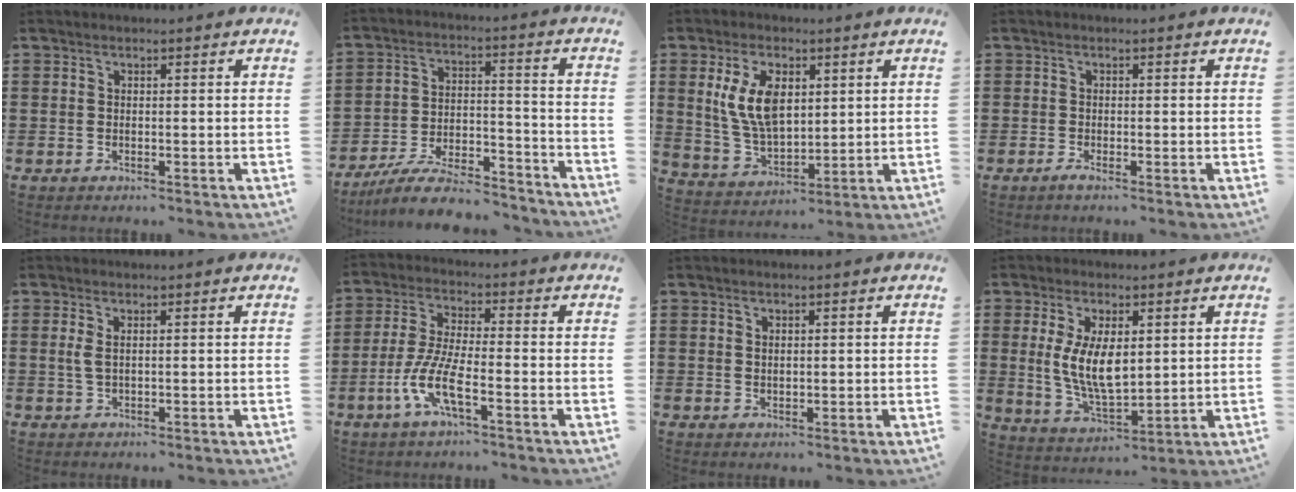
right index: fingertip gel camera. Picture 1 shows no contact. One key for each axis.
{"total": 9.8, "fx": -8.7, "fy": 1.6, "fz": 4.3, "tx": -0.078, "ty": 0.023, "tz": -0.167}
{"total": 9.7, "fx": 2.8, "fy": 5.3, "fz": 7.6, "tx": -0.176, "ty": 0.009, "tz": 0.047}
{"total": 0.9, "fx": -0.6, "fy": 0.1, "fz": 0.7, "tx": -0.013, "ty": -0.005, "tz": -0.010}
{"total": 2.0, "fx": 0.4, "fy": 0.7, "fz": 1.8, "tx": -0.045, "ty": 0.001, "tz": 0.004}
{"total": 7.8, "fx": -3.9, "fy": 1.4, "fz": 6.6, "tx": -0.171, "ty": -0.020, "tz": -0.086}
{"total": 0.7, "fx": 0.4, "fy": 0.4, "fz": 0.5, "tx": -0.011, "ty": 0.003, "tz": 0.007}
{"total": 8.6, "fx": 1.1, "fy": 4.0, "fz": 7.5, "tx": -0.164, "ty": 0.000, "tz": 0.017}